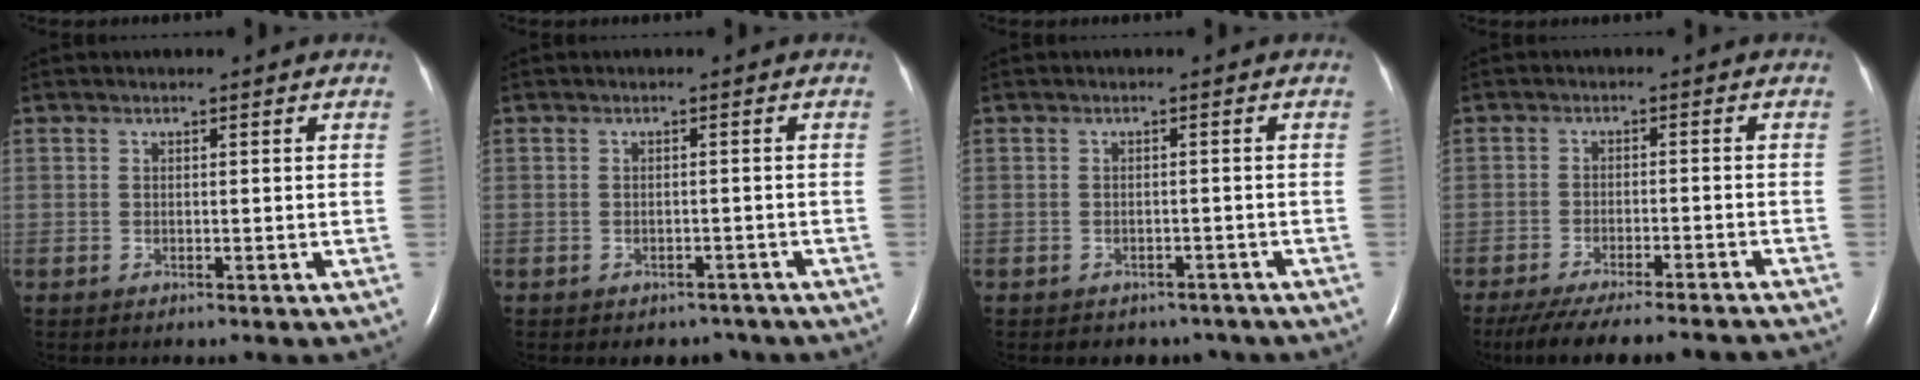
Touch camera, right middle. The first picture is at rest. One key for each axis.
{"total": 3.2, "fx": -2.6, "fy": 1.8, "fz": 0.3, "tx": -0.002, "ty": 0.009, "tz": -0.032}
{"total": 4.3, "fx": -3.6, "fy": 2.2, "fz": 0.3, "tx": -0.003, "ty": 0.012, "tz": -0.040}
{"total": 17.8, "fx": -16.2, "fy": 1.2, "fz": 7.2, "tx": -0.116, "ty": -0.035, "tz": -0.223}